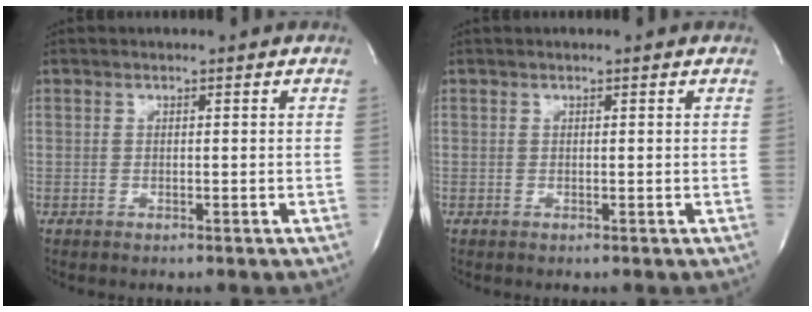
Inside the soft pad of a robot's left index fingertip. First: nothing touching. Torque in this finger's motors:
{"motor_torque": [0.07, -0.09, -0.10, -0.04]}